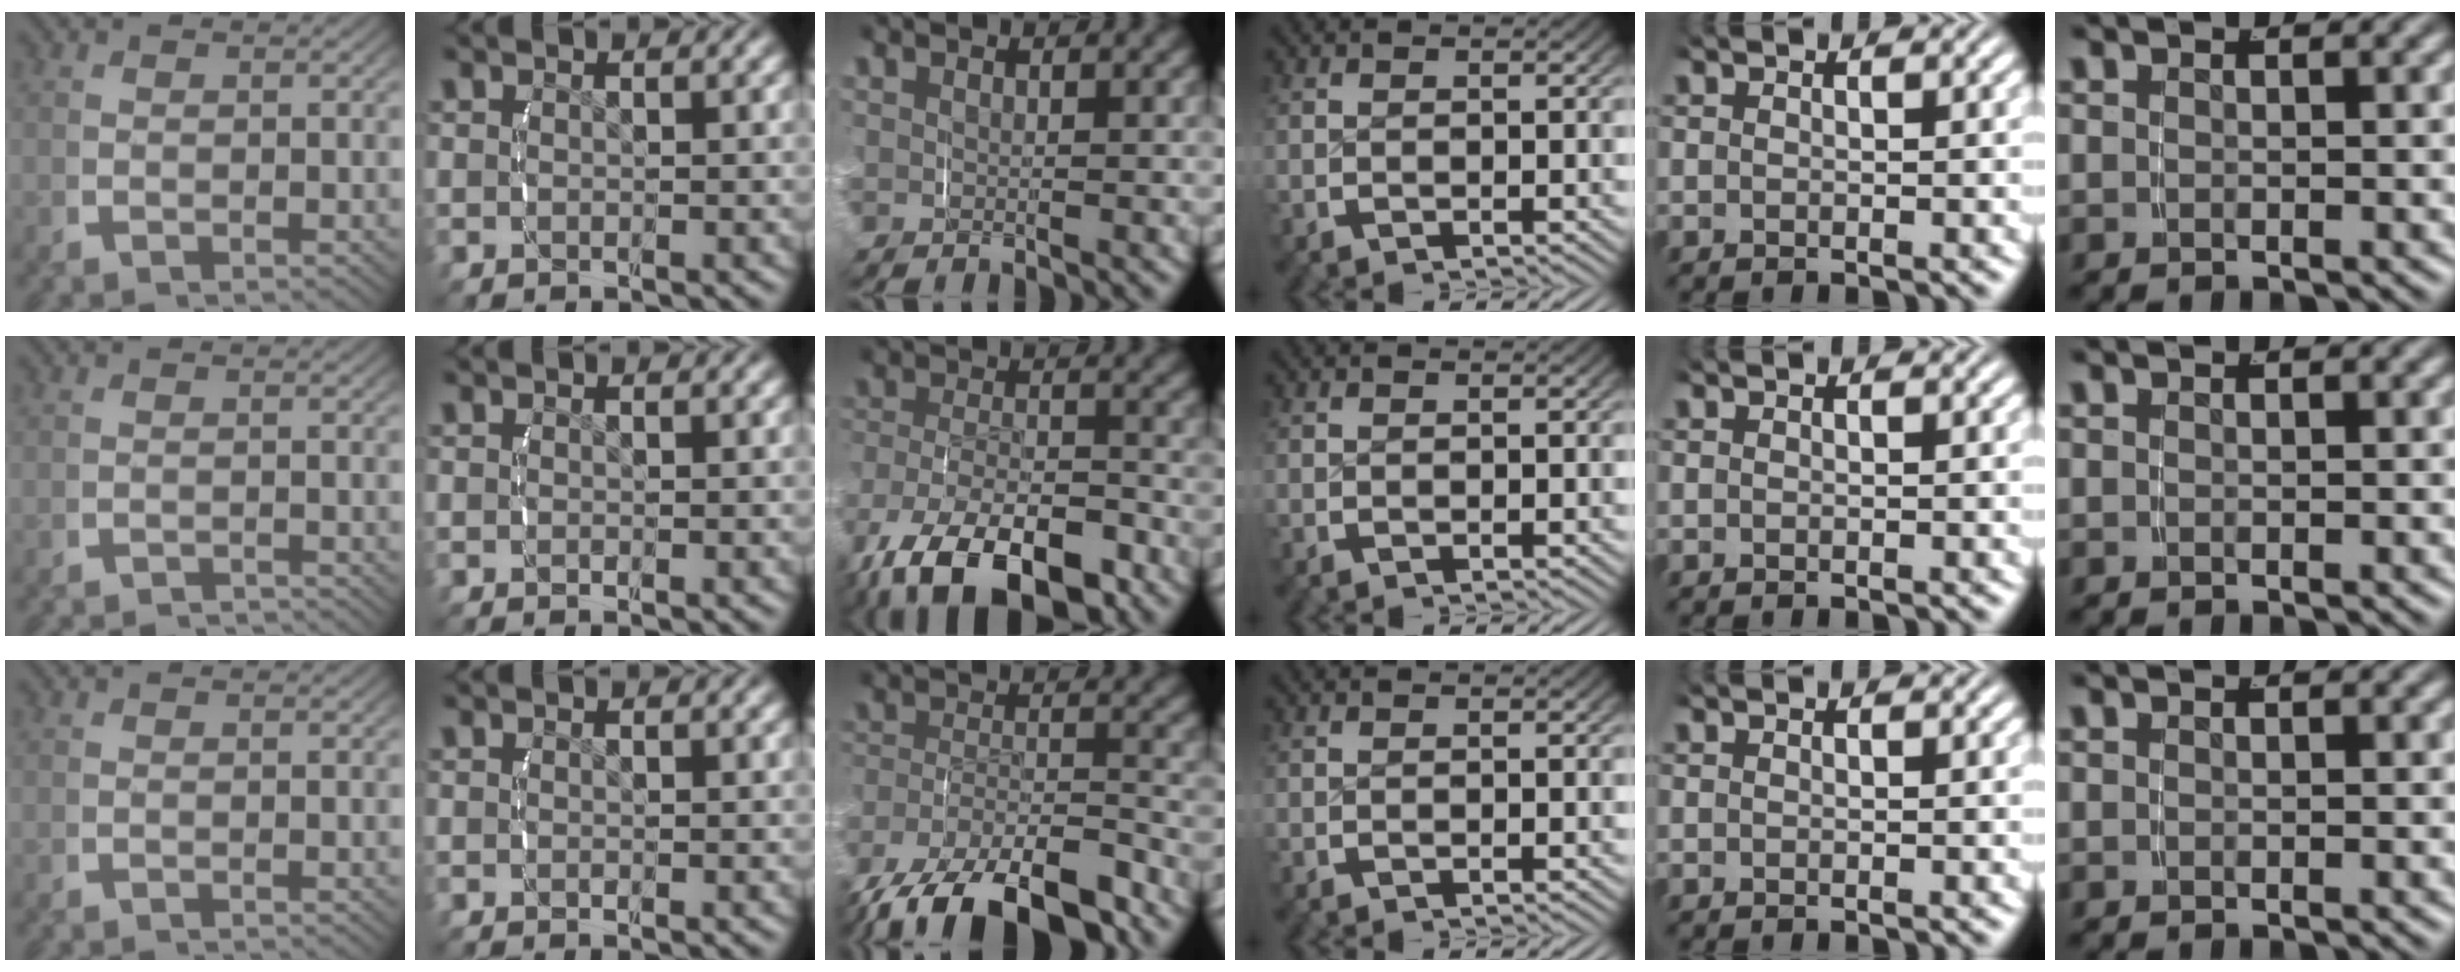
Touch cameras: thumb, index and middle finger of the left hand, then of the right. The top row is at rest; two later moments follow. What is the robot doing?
{"motion": "grasp_and_lifting", "object": "velcro strap"}